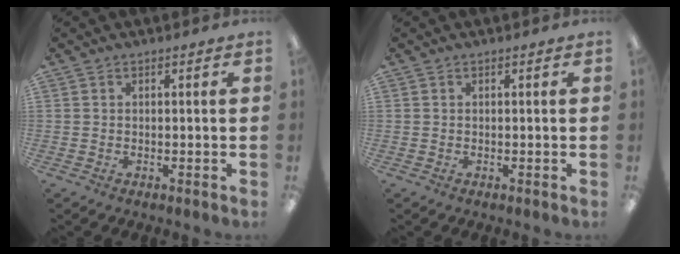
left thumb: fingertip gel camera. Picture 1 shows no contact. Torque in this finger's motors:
{"motor_torque": [0.00, 0.00, -0.04, 0.04, 0.00]}